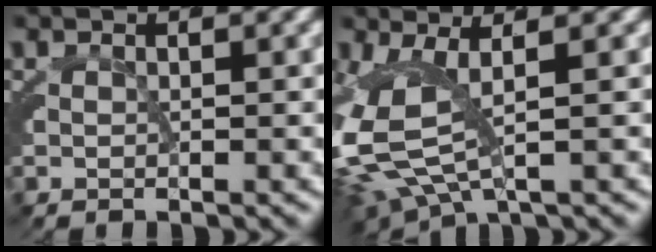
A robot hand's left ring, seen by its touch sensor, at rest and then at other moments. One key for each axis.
{"total": 7.4, "fx": -0.6, "fy": 4.7, "fz": 5.7, "tx": -0.150, "ty": -0.020, "tz": -0.005}